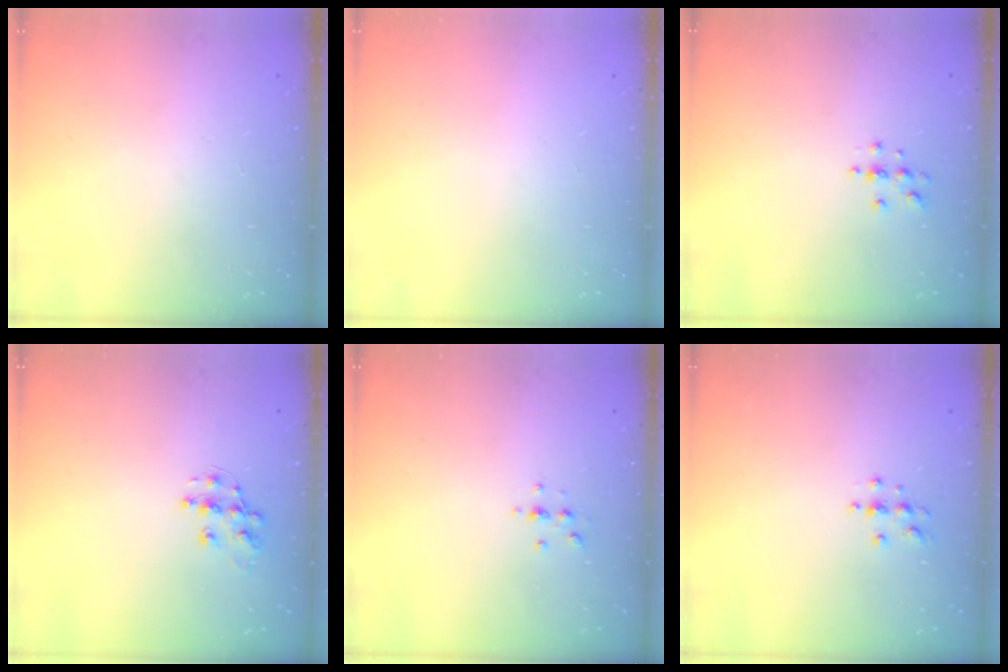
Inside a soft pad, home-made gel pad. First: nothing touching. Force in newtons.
{"total": 0.0}
{"total": 3.8, "press": 3.8, "slide": 0.4}
{"total": 9.8, "press": 9.8, "slide": 0.6}
{"total": 2.3, "press": 2.2, "slide": 0.2}
{"total": 3.7, "press": 3.7, "slide": 0.4}